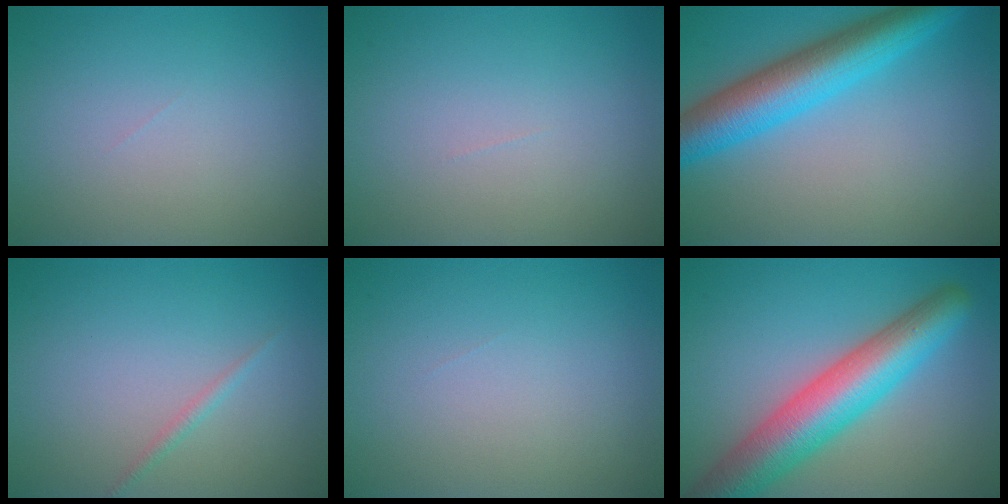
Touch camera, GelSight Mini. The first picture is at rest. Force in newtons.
{"total": 0.0}
{"total": 7.8, "press": 7.8, "slide": 0.2}
{"total": 0.8, "press": 0.8, "slide": 0.1}
{"total": 0.0}
{"total": 8.8, "press": 8.8, "slide": 0.3}